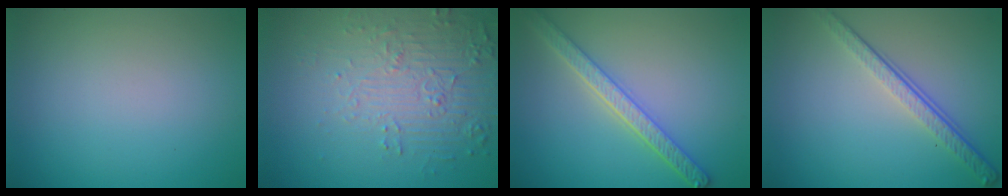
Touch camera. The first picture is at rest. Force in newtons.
{"total": 6.0, "press": 3.8, "slide": 4.6}
{"total": 4.3, "press": 3.9, "slide": 1.9}
{"total": 4.0, "press": 2.8, "slide": 2.9}